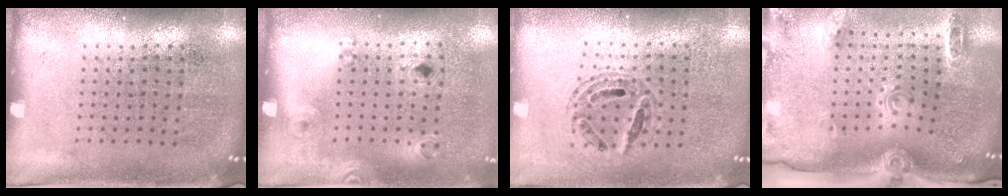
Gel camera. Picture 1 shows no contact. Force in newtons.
{"total": 1.3, "press": 0.9, "slide": 1.0}
{"total": 0.7, "press": 0.7, "slide": 0.3}
{"total": 3.0, "press": 2.1, "slide": 2.2}